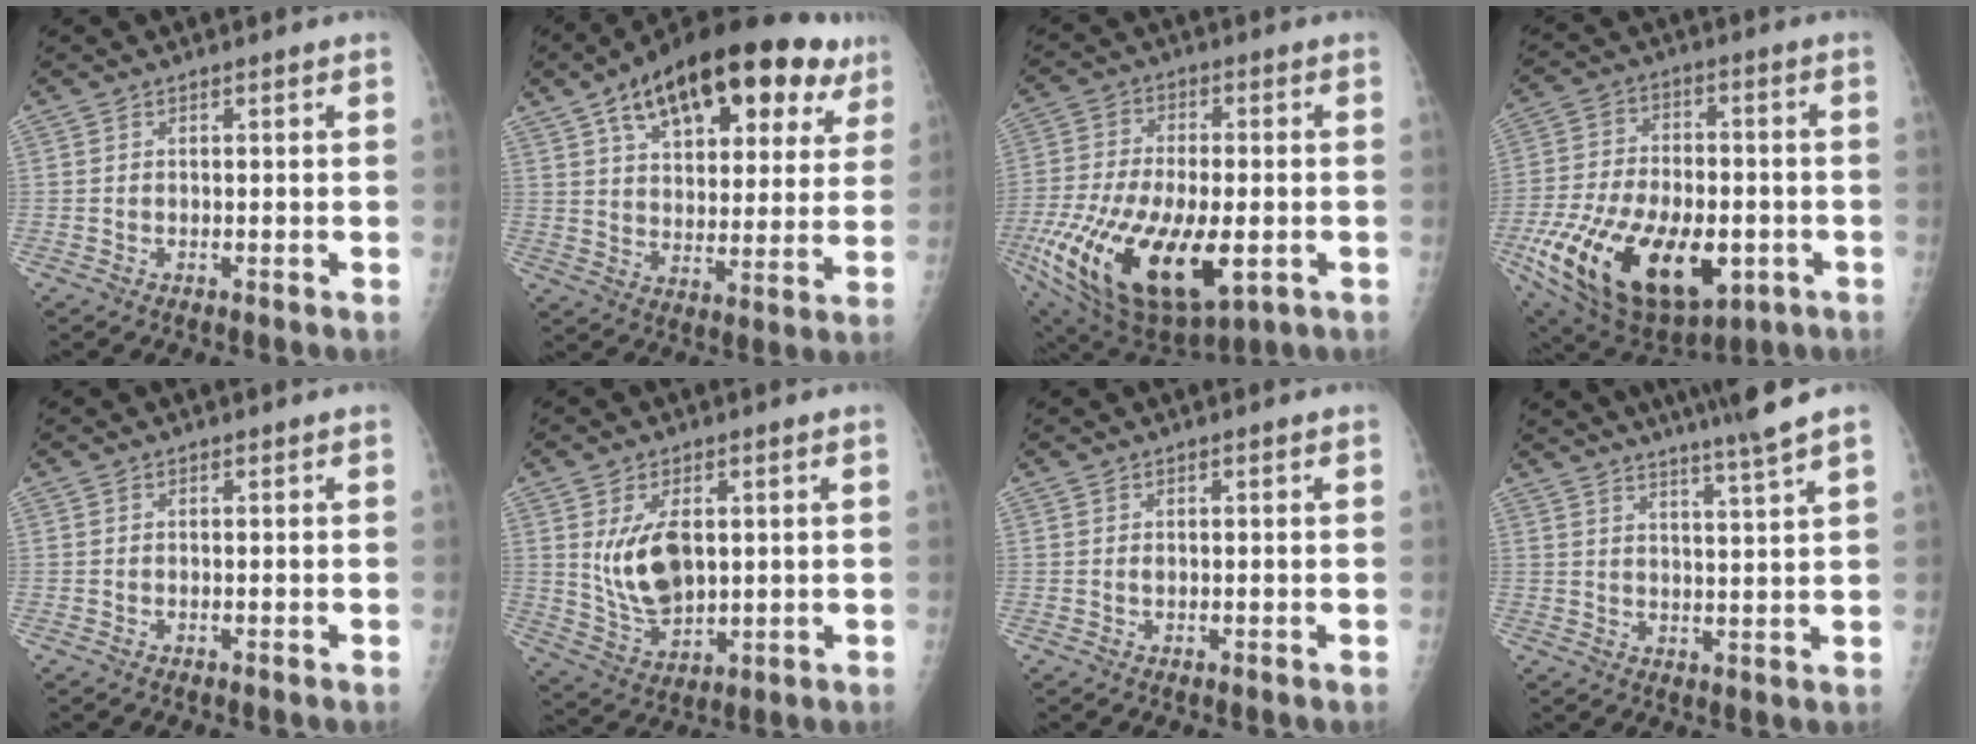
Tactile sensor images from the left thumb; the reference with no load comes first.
{"total": 26.7, "force": [14.0, 12.9, 18.7], "torque": [-0.247, -0.001, 0.205]}
{"total": 27.4, "force": [-8.4, 13.0, 22.6], "torque": [-0.474, -0.035, -0.125]}
{"total": 28.4, "force": [-9.5, 15.6, 21.8], "torque": [-0.418, -0.016, -0.141]}
{"total": 0.0}
{"total": 10.1, "force": [1.9, 6.0, 7.9], "torque": [-0.126, -0.019, 0.054]}
{"total": 0.9, "force": [0.3, 0.3, 0.8], "torque": [-0.013, 0.005, 0.008]}
{"total": 9.8, "force": [7.8, -1.1, 5.8], "torque": [-0.078, -0.035, 0.110]}